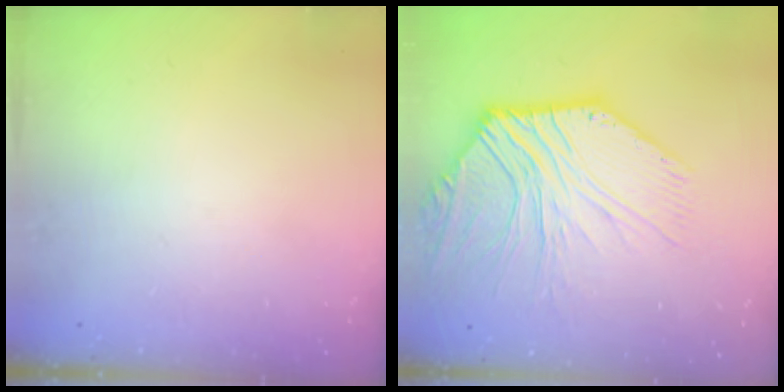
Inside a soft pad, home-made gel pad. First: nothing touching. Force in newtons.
{"total": 9.8, "press": 9.8, "slide": 0.8}